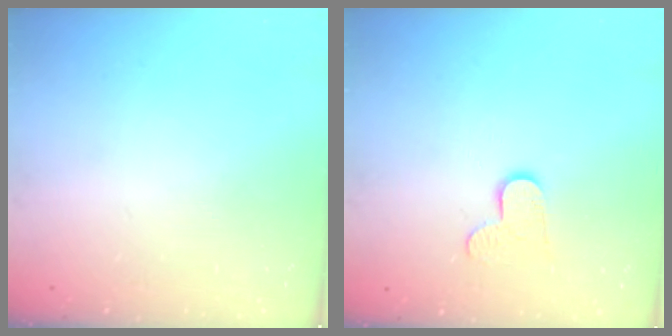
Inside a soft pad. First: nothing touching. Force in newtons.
{"total": 7.1, "press": 7.1, "slide": 0.5}